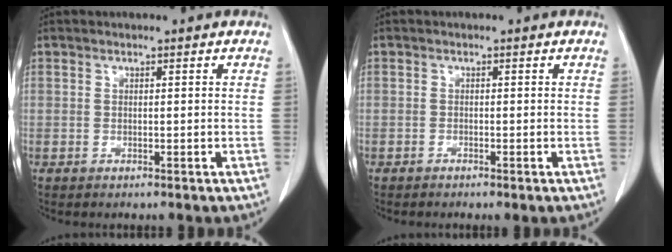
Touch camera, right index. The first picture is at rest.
{"total": 0.0}